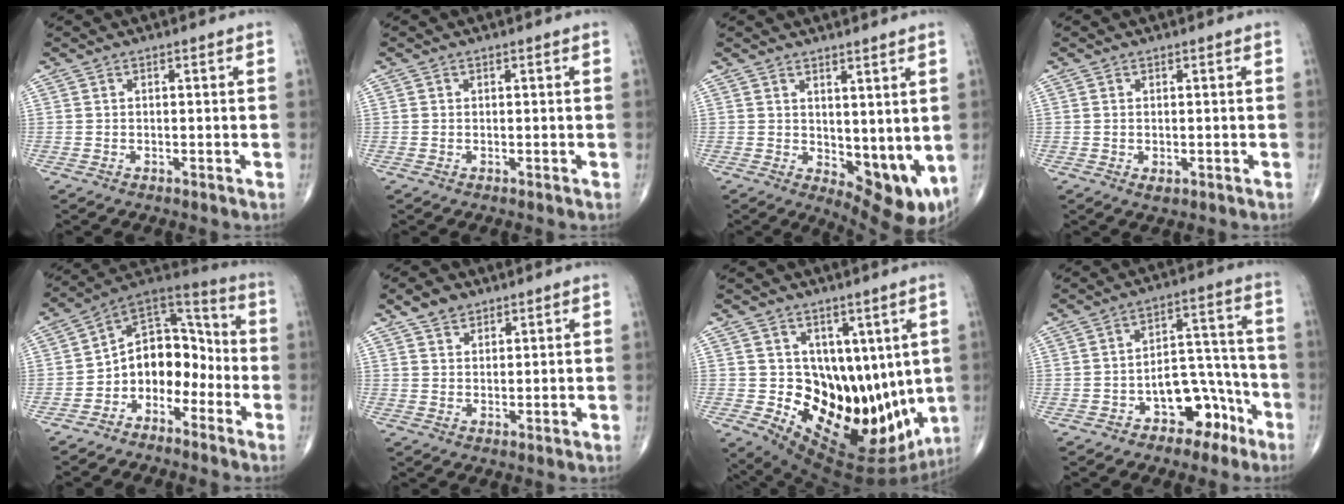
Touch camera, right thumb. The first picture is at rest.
{"total": 0.0}
{"total": 9.3, "force": [1.1, 4.4, 8.1], "torque": [-0.089, -0.028, 0.031]}
{"total": 1.5, "force": [-0.3, 0.9, 1.1], "torque": [-0.017, -0.003, -0.002]}
{"total": 12.1, "force": [-4.0, 9.0, 7.0], "torque": [-0.060, 0.085, -0.085]}
{"total": 4.9, "force": [3.4, 3.0, 2.0], "torque": [-0.017, -0.018, 0.061]}
{"total": 21.3, "force": [1.4, 13.6, 16.4], "torque": [-0.199, -0.048, 0.059]}
{"total": 10.3, "force": [-5.4, 6.3, 6.1], "torque": [-0.050, 0.064, -0.077]}